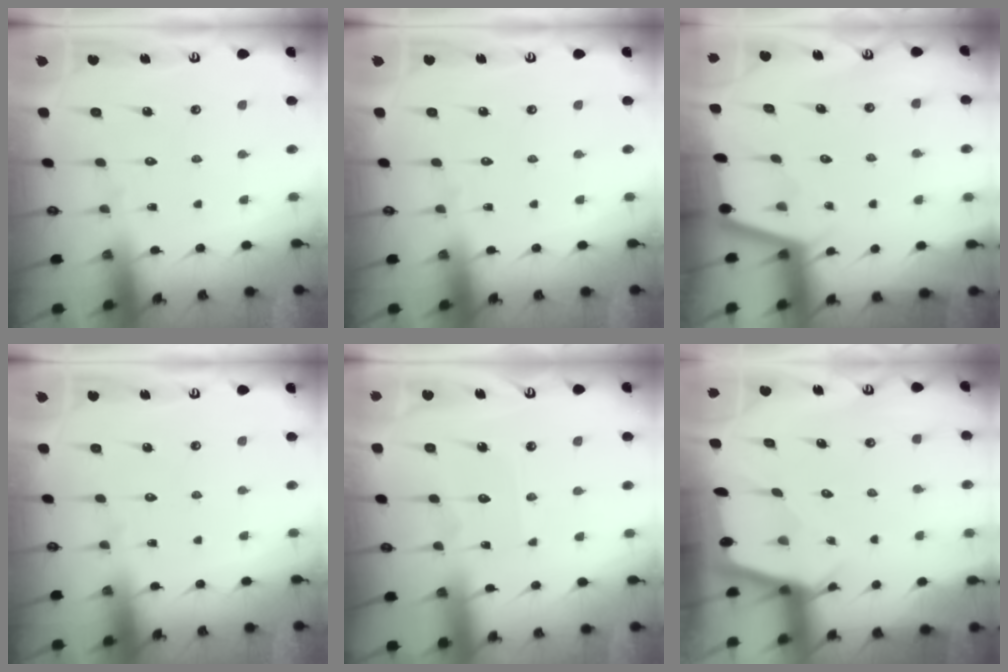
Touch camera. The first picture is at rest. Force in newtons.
{"total": 0.0}
{"total": 2.0, "press": 2.0, "slide": 0.3}
{"total": 0.0}
{"total": 5.3, "press": 5.2, "slide": 0.6}
{"total": 2.1, "press": 2.1, "slide": 0.1}